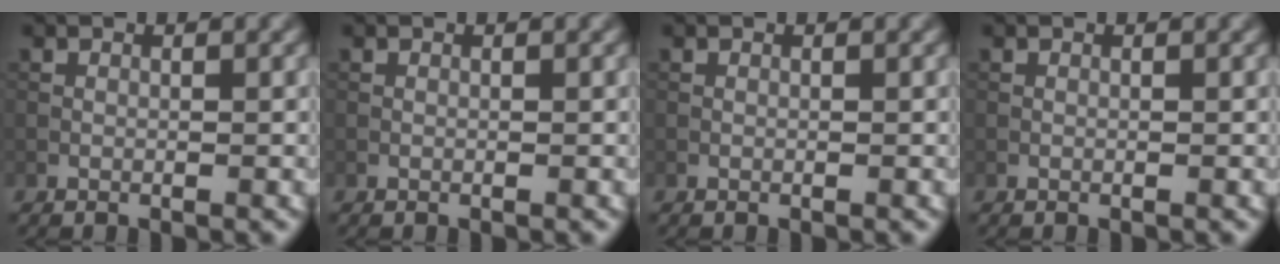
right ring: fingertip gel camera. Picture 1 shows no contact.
{"total": 0.0}
{"total": 0.0}
{"total": 0.0}